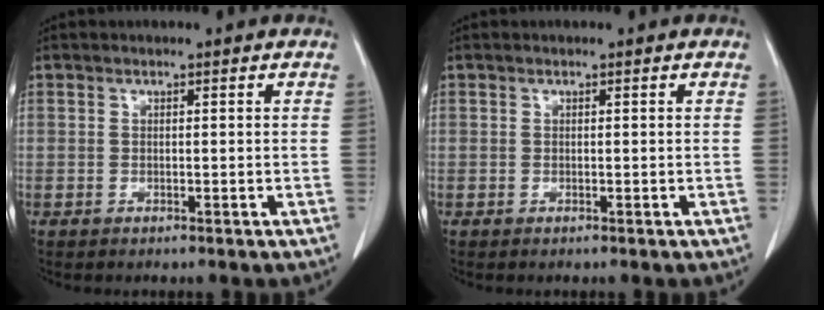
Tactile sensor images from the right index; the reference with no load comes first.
{"total": 0.0}